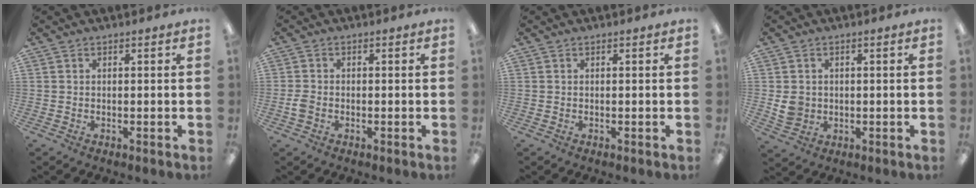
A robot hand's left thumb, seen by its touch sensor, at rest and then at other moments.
{"total": 2.4, "force": [-0.8, 1.8, 1.4], "torque": [-0.024, 0.005, -0.013]}
{"total": 0.0}
{"total": 4.5, "force": [0.2, 4.1, 1.8], "torque": [-0.020, 0.004, 0.007]}